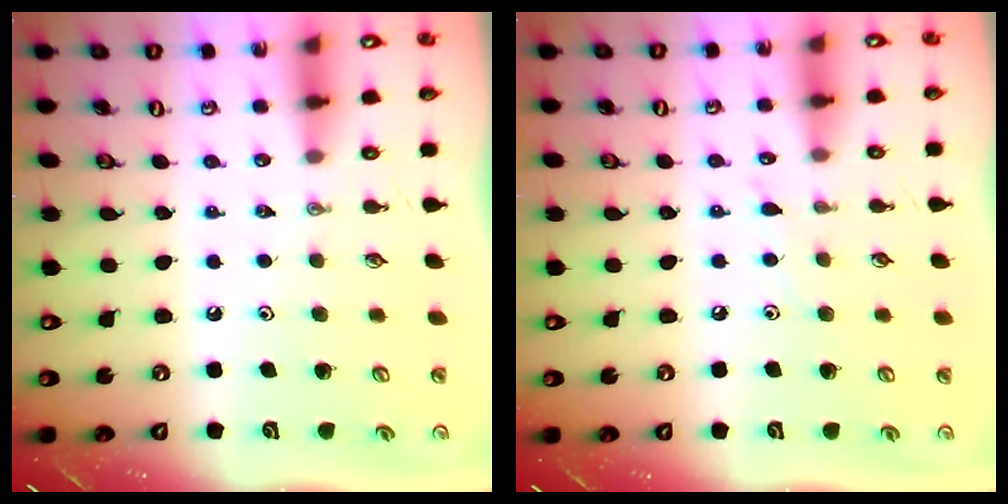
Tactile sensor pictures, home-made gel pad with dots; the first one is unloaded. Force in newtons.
{"total": 5.0, "press": 5.0, "slide": 0.7}